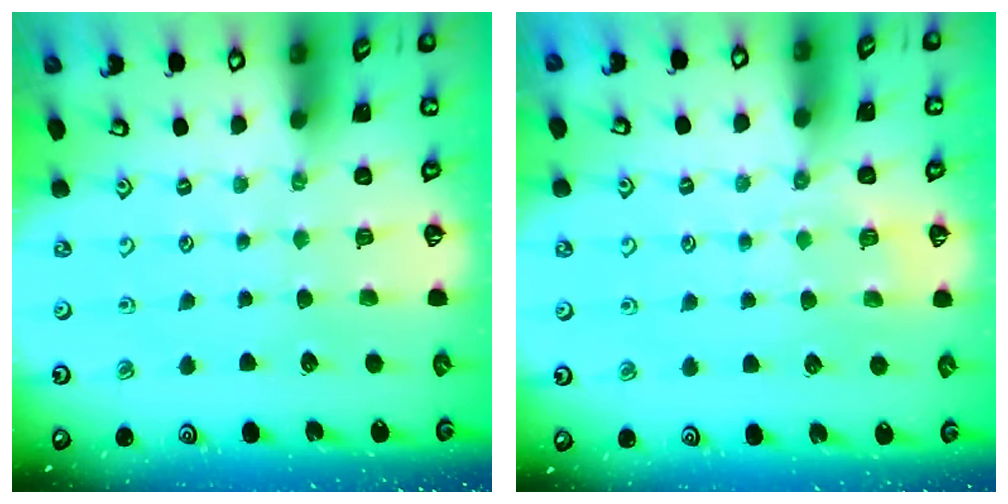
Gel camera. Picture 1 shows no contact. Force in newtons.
{"total": 5.4, "press": 5.3, "slide": 1.1}